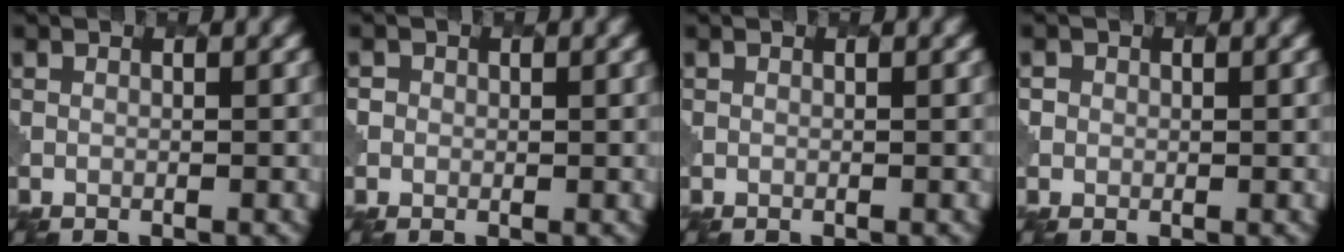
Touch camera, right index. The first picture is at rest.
{"total": 1.2, "force": [0.1, 1.2, -0.1], "torque": [0.016, 0.004, -0.004]}
{"total": 0.0}
{"total": 1.3, "force": [0.3, 1.2, -0.1], "torque": [0.013, 0.002, -0.001]}